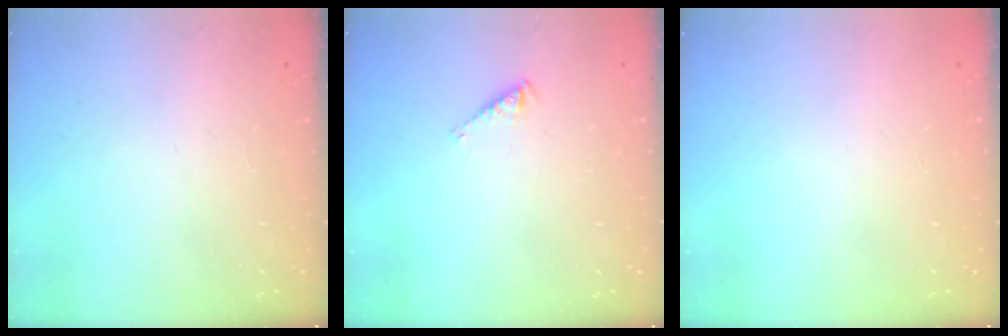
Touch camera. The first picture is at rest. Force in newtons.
{"total": 2.6, "press": 2.6, "slide": 0.4}
{"total": 0.0}